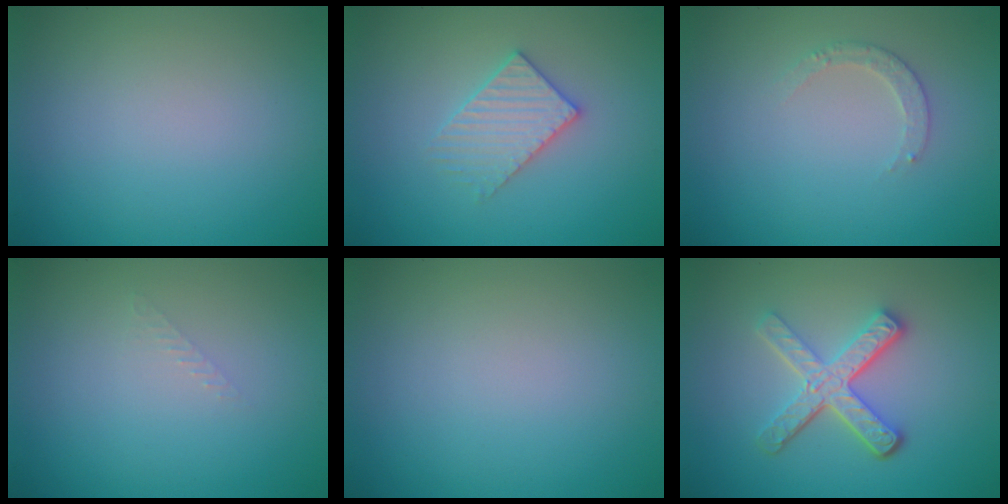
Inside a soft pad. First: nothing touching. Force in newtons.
{"total": 3.0, "press": 3.0, "slide": 0.5}
{"total": 1.5, "press": 1.5, "slide": 0.2}
{"total": 0.8, "press": 0.7, "slide": 0.2}
{"total": 0.0}
{"total": 4.6, "press": 3.4, "slide": 3.0}